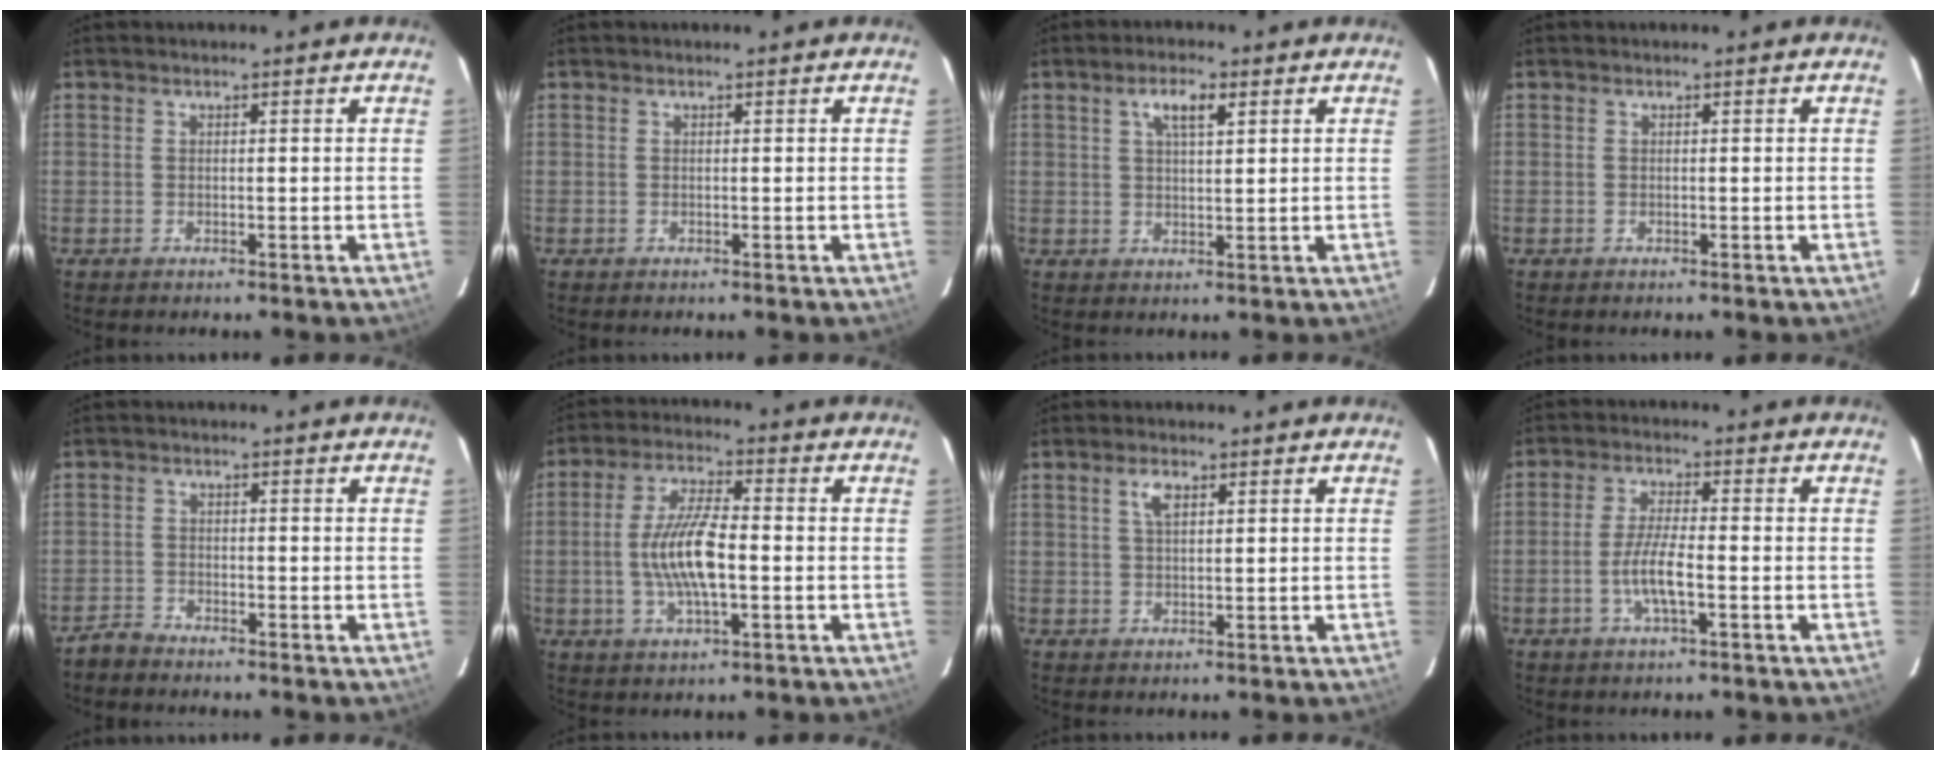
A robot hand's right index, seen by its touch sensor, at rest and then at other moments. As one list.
[{"total": 0.0}, {"total": 4.4, "force": [2.1, 1.4, 3.6], "torque": [-0.065, 0.009, 0.038]}, {"total": 0.0}, {"total": 2.6, "force": [-2.5, 0.7, 0.2], "torque": [-0.014, 0.000, -0.052]}, {"total": 10.4, "force": [-1.5, 2.9, 9.9], "torque": [-0.197, 0.002, -0.028]}, {"total": 2.8, "force": [1.3, 1.2, 2.2], "torque": [-0.043, 0.005, 0.024]}, {"total": 6.1, "force": [-2.1, 0.9, 5.7], "torque": [-0.114, -0.003, -0.041]}]